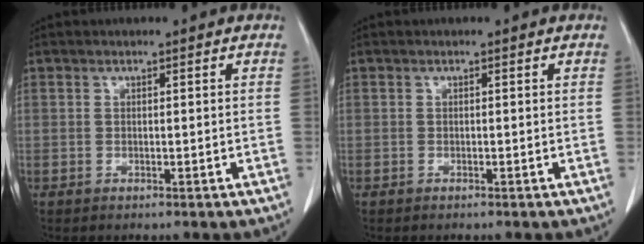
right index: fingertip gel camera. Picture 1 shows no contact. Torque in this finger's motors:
{"motor_torque": [0.08, -0.01, 0.07, 0.02]}